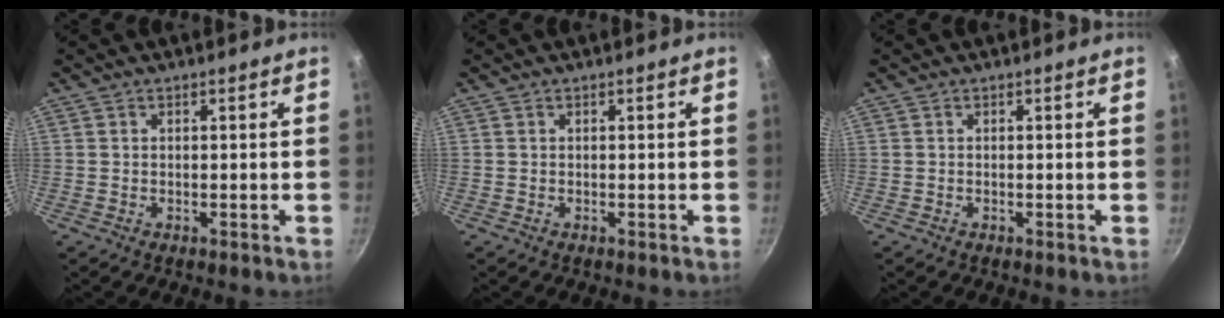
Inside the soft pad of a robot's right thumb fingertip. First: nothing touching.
{"total": 0.0}
{"total": 0.0}